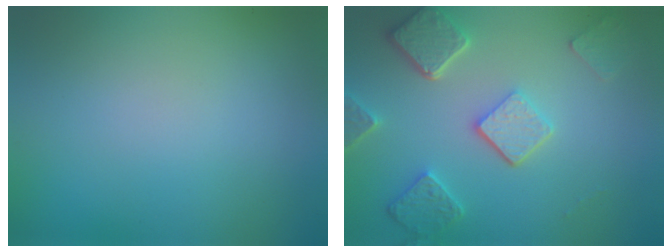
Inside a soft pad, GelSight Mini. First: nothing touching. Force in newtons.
{"total": 5.3, "press": 4.0, "slide": 3.5}